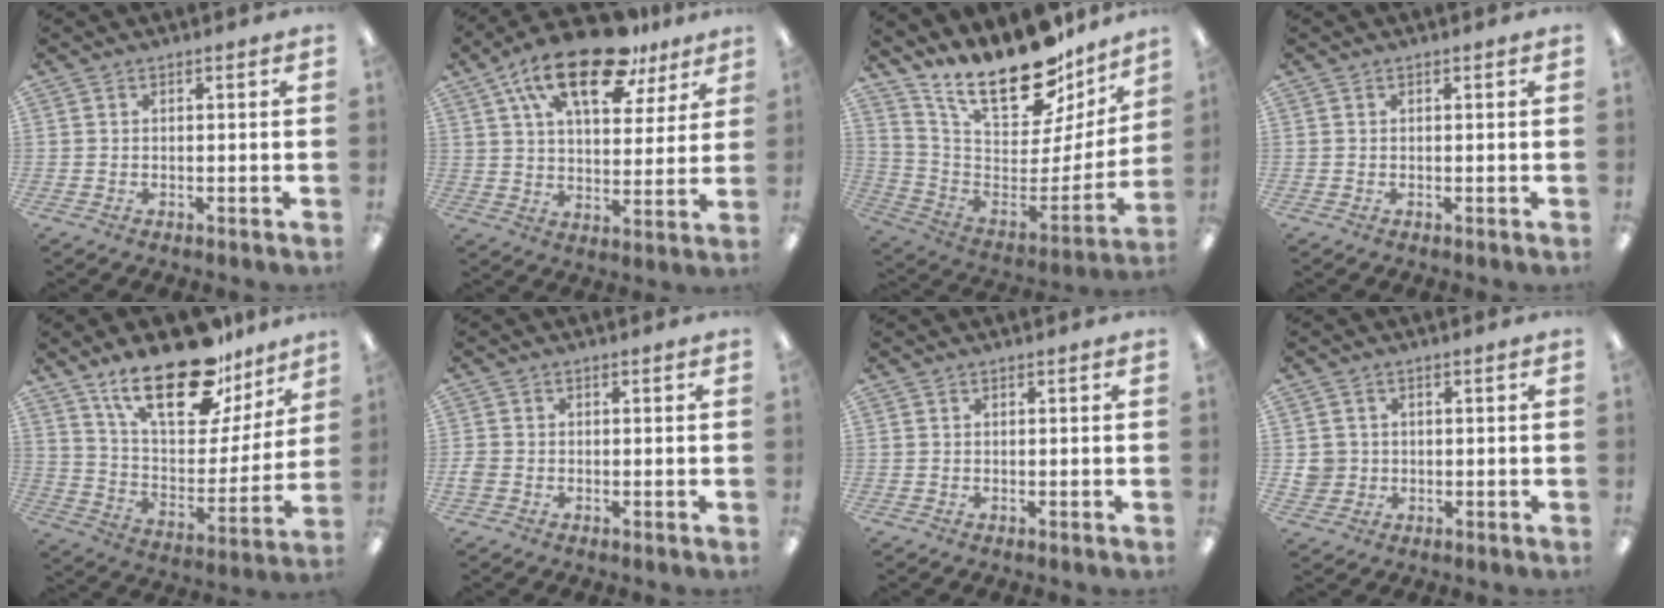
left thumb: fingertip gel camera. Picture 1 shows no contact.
{"total": 20.4, "force": [12.8, 9.0, 13.1], "torque": [-0.218, -0.057, 0.216]}
{"total": 23.7, "force": [17.6, 8.7, 13.3], "torque": [-0.211, -0.125, 0.304]}
{"total": 0.0}
{"total": 24.2, "force": [17.0, 9.6, 14.3], "torque": [-0.235, -0.102, 0.293]}
{"total": 1.8, "force": [-0.6, 1.5, 0.9], "torque": [-0.013, 0.004, -0.010]}
{"total": 0.0}
{"total": 3.8, "force": [0.2, 3.8, 0.4], "torque": [-0.007, 0.006, 0.003]}